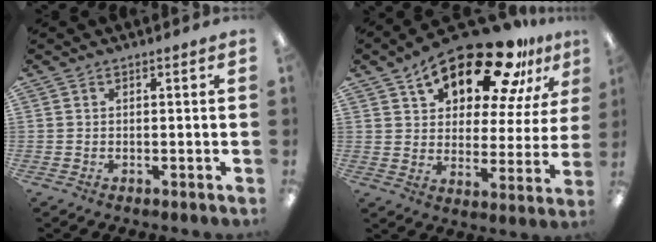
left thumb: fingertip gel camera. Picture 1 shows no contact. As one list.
[{"total": 21.7, "force": [15.7, 8.6, 12.2], "torque": [-0.192, -0.106, 0.263]}]